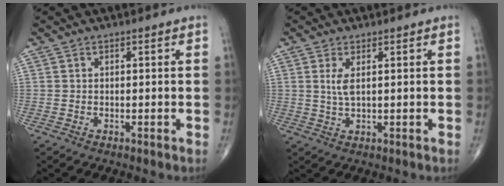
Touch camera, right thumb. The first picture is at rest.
{"total": 2.8, "force": [0.8, 0.9, 2.6], "torque": [-0.059, -0.005, 0.023]}